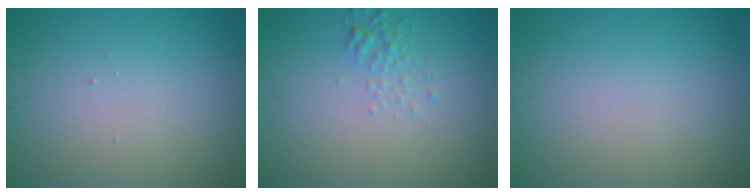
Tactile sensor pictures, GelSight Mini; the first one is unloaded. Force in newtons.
{"total": 1.3, "press": 1.3, "slide": 0.0}
{"total": 0.0}